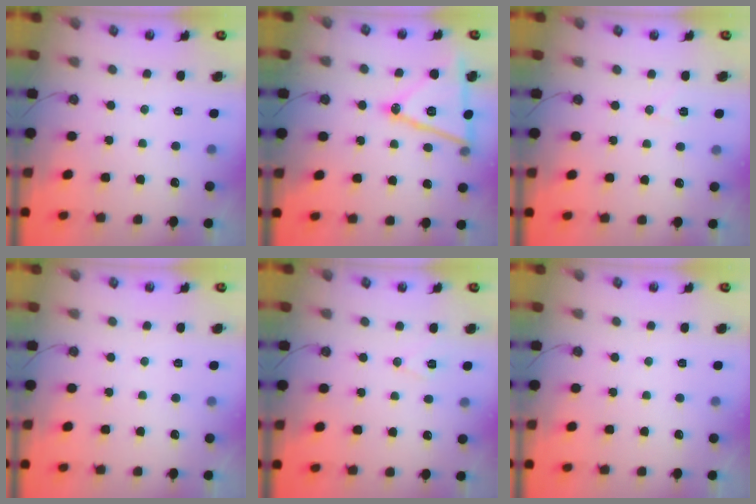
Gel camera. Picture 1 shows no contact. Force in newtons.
{"total": 17.3, "press": 16.9, "slide": 3.6}
{"total": 5.5, "press": 5.2, "slide": 1.8}
{"total": 0.0}
{"total": 6.7, "press": 5.0, "slide": 4.5}
{"total": 0.0}